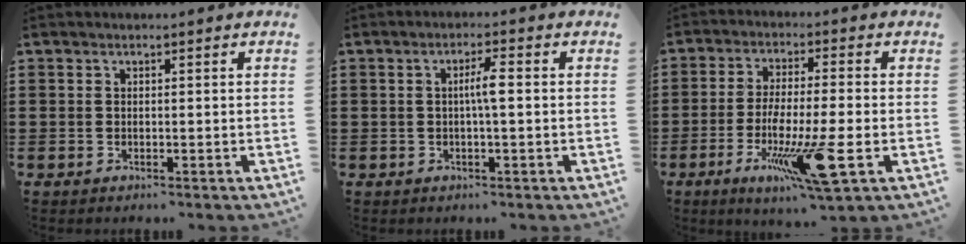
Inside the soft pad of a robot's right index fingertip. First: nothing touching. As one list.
[{"total": 3.2, "force": [0.0, 0.2, 3.2], "torque": [-0.059, -0.001, -0.003]}, {"total": 11.6, "force": [-3.9, 0.9, 10.9], "torque": [-0.217, -0.019, -0.072]}]